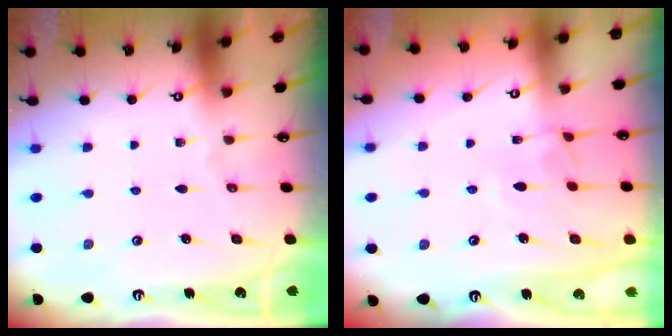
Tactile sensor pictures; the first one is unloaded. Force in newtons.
{"total": 3.0, "press": 3.0, "slide": 0.3}